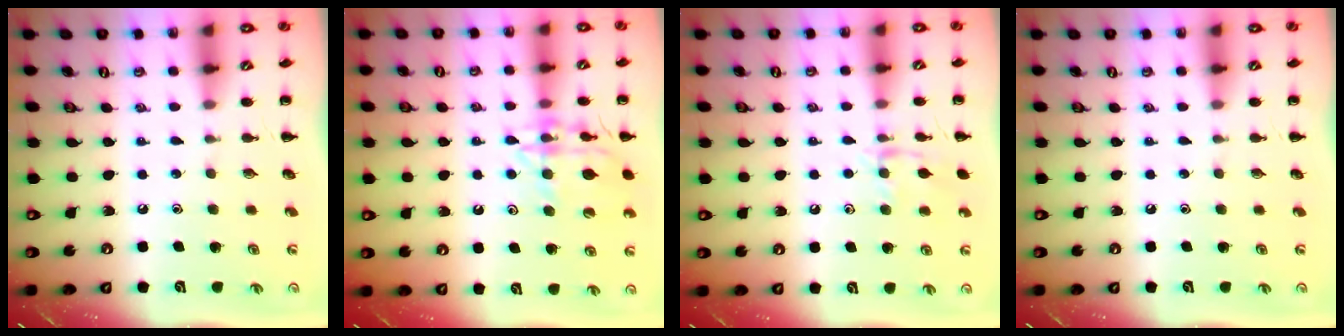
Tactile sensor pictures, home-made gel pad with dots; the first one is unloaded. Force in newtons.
{"total": 16.4, "press": 16.3, "slide": 2.0}
{"total": 9.7, "press": 9.6, "slide": 1.0}
{"total": 0.0}